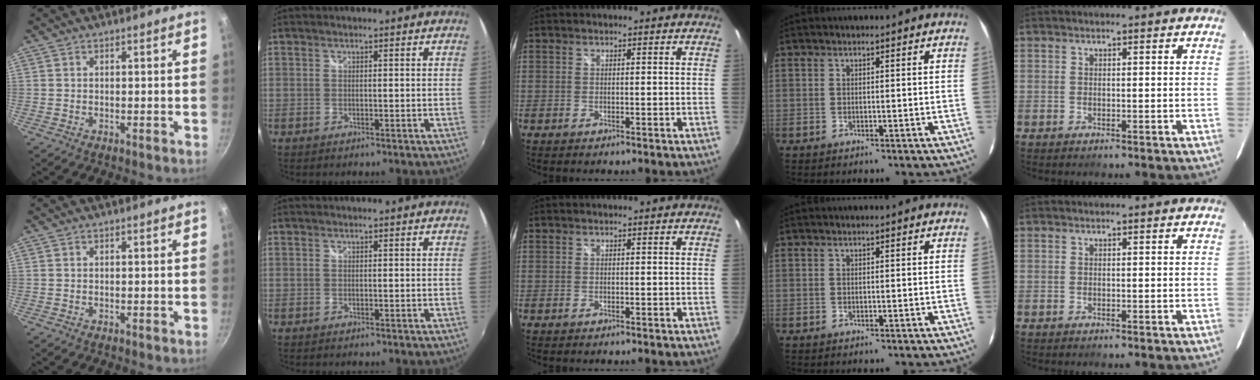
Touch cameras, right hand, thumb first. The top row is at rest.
{}